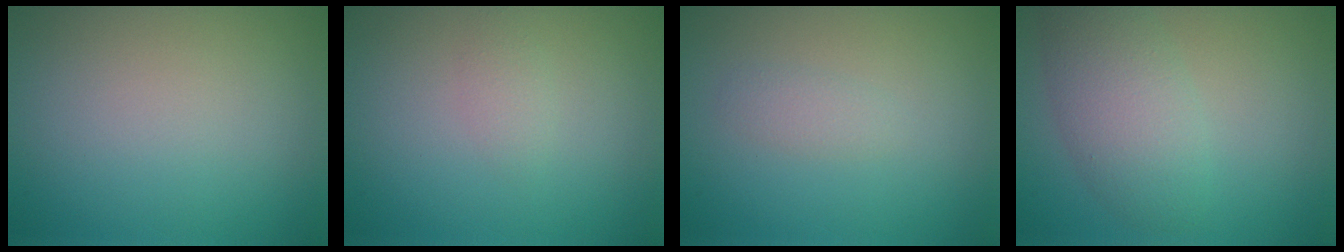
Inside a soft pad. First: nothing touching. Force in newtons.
{"total": 1.0, "press": 1.0, "slide": 0.1}
{"total": 1.0, "press": 1.0, "slide": 0.0}
{"total": 4.4, "press": 4.4, "slide": 0.0}